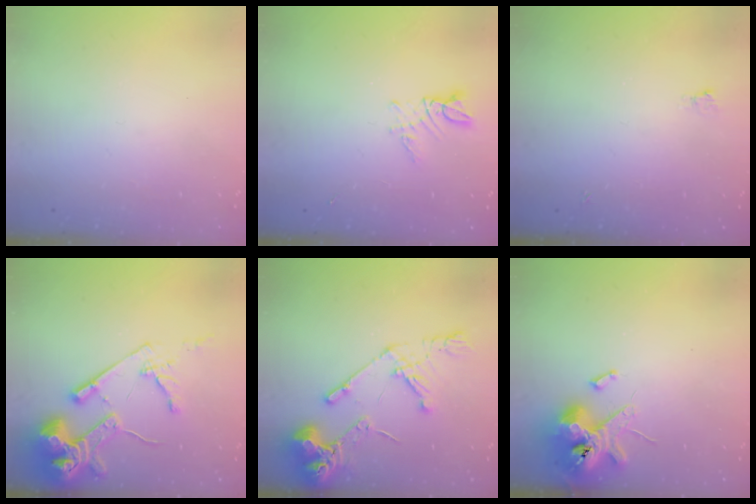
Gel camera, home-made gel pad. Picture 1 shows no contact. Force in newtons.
{"total": 3.1, "press": 3.1, "slide": 0.4}
{"total": 2.6, "press": 2.6, "slide": 0.5}
{"total": 15.4, "press": 15.3, "slide": 1.8}
{"total": 15.0, "press": 14.9, "slide": 1.8}
{"total": 12.1, "press": 12.0, "slide": 1.9}